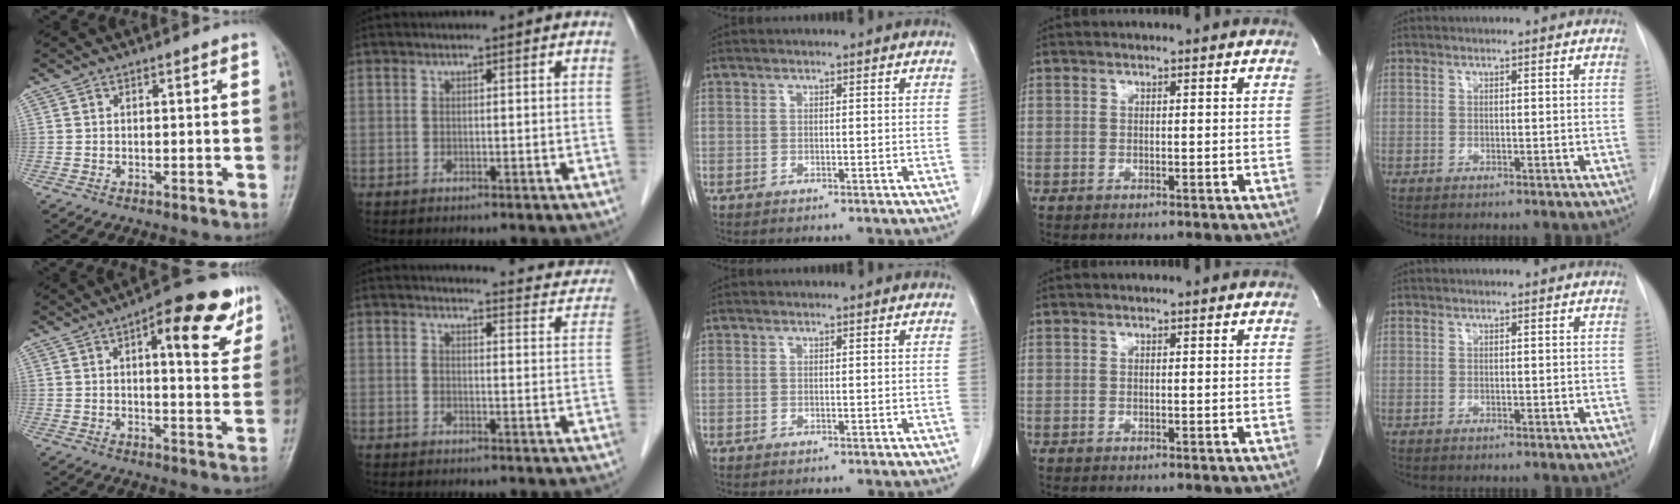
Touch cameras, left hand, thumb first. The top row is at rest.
{"thumb": {"total": 14.3, "force": [7.0, 5.1, 11.4], "torque": [-0.115, -0.016, 0.087]}, "index": {"total": 10.6, "force": [10.4, 1.6, 0.9], "torque": [0.016, -0.041, 0.091]}}